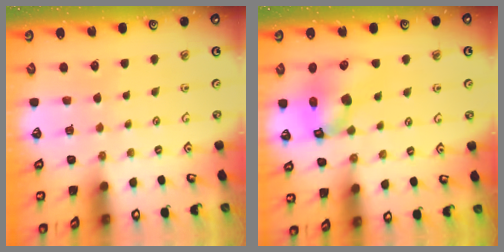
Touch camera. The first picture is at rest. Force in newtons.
{"total": 13.1, "press": 13.0, "slide": 1.8}